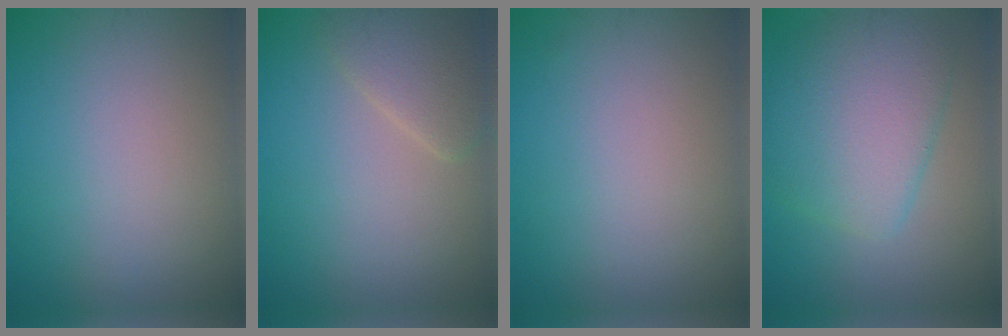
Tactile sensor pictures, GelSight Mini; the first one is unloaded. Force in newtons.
{"total": 2.5, "press": 2.5, "slide": 0.1}
{"total": 0.0}
{"total": 7.0, "press": 7.0, "slide": 0.2}